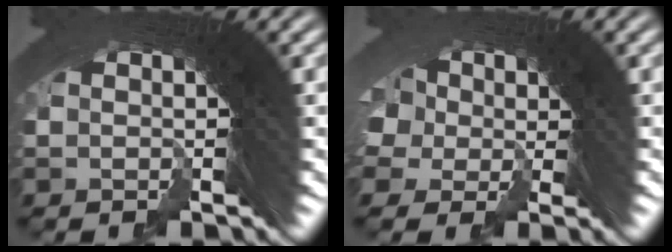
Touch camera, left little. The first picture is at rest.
{"total": 4.2, "force": [-0.5, 3.6, 2.0], "torque": [-0.061, -0.022, 0.004]}